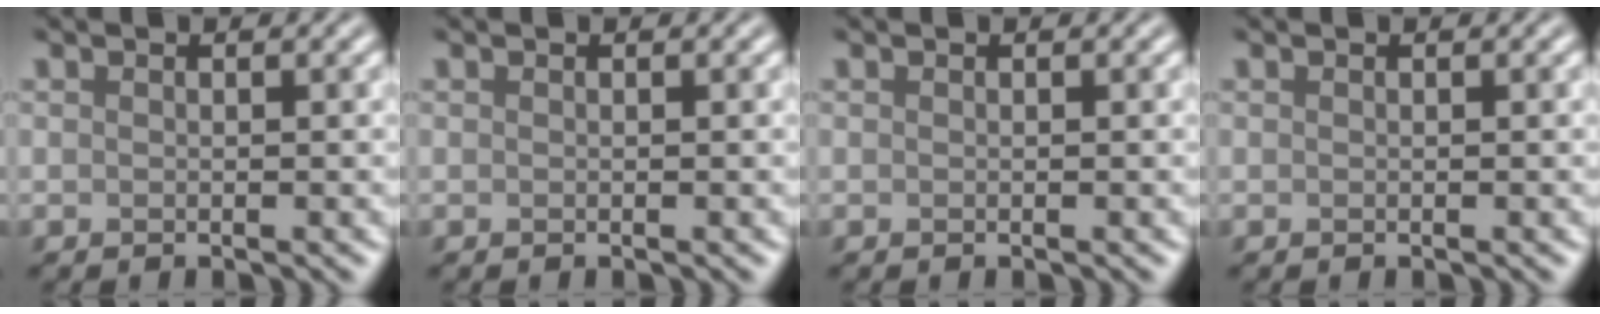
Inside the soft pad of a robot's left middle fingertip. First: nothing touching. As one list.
[{"total": 0.0}, {"total": 0.0}, {"total": 0.0}]